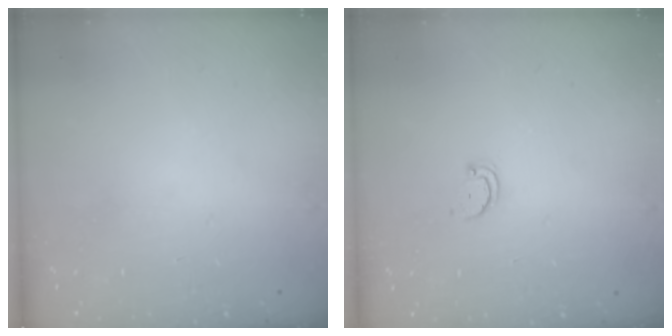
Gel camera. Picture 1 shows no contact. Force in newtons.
{"total": 2.5, "press": 2.4, "slide": 0.4}